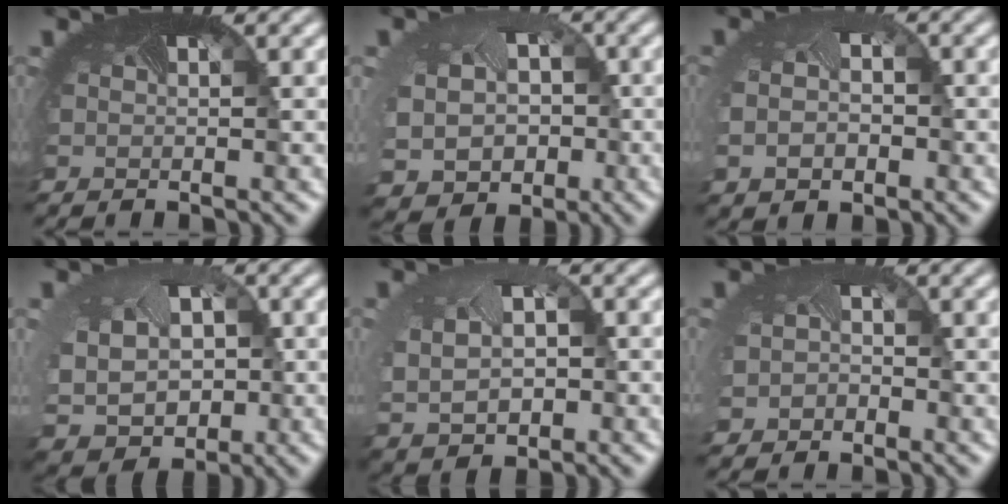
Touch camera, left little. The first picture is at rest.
{"total": 7.7, "force": [-1.2, 6.4, 4.2], "torque": [-0.083, -0.038, -0.005]}
{"total": 3.4, "force": [-0.6, 2.5, 2.2], "torque": [-0.053, -0.015, -0.004]}
{"total": 6.8, "force": [-0.9, 5.8, 3.5], "torque": [-0.083, -0.038, 0.001]}
{"total": 5.6, "force": [-0.4, 4.3, 3.6], "torque": [-0.086, -0.024, 0.021]}
{"total": 1.9, "force": [-0.7, 1.7, 0.7], "torque": [-0.013, -0.013, -0.009]}